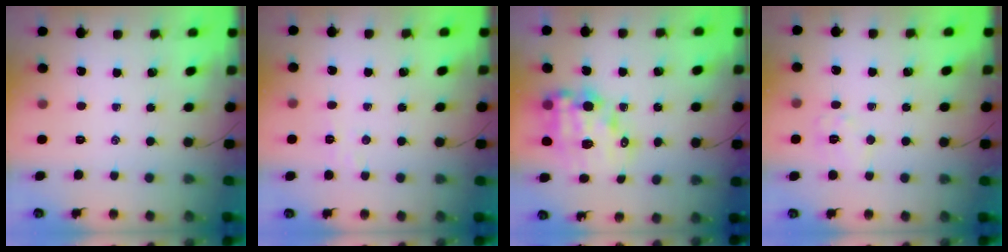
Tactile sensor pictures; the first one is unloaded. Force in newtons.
{"total": 2.9, "press": 2.9, "slide": 0.7}
{"total": 14.6, "press": 14.3, "slide": 3.2}
{"total": 6.1, "press": 6.1, "slide": 0.6}